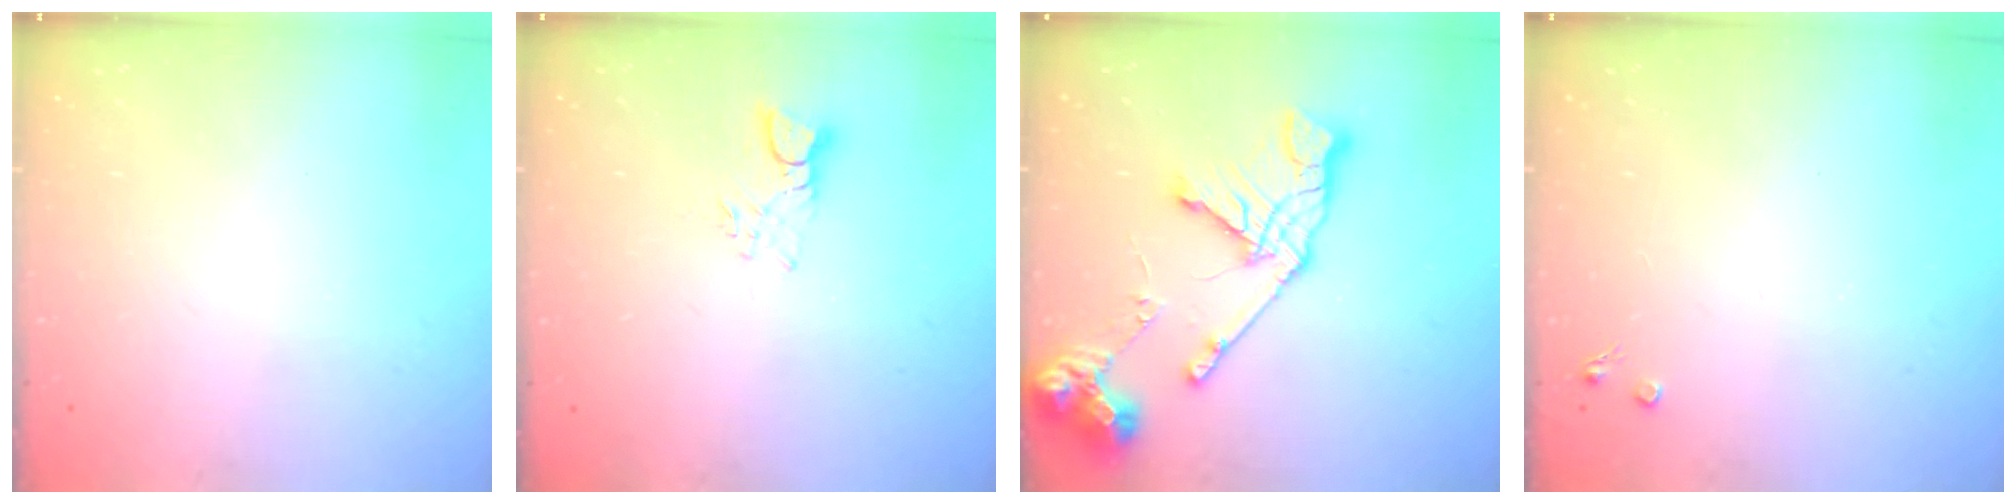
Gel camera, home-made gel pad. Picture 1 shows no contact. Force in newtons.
{"total": 3.5, "press": 3.5, "slide": 0.1}
{"total": 17.6, "press": 17.5, "slide": 1.8}
{"total": 2.6, "press": 2.5, "slide": 0.4}